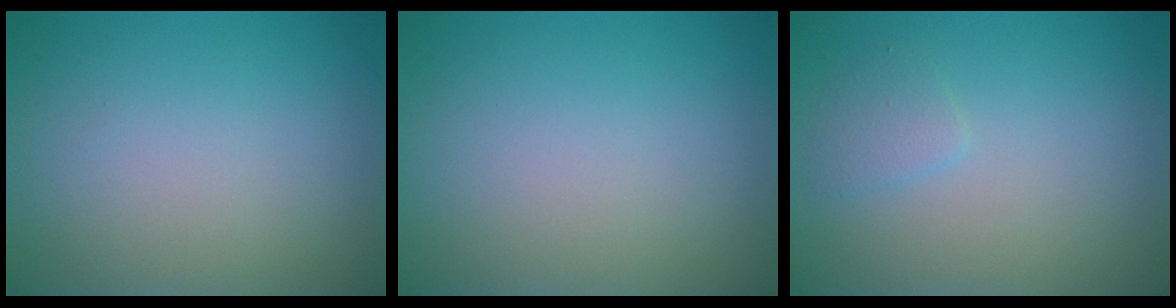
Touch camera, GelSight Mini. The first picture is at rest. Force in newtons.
{"total": 0.0}
{"total": 1.2, "press": 1.2, "slide": 0.0}